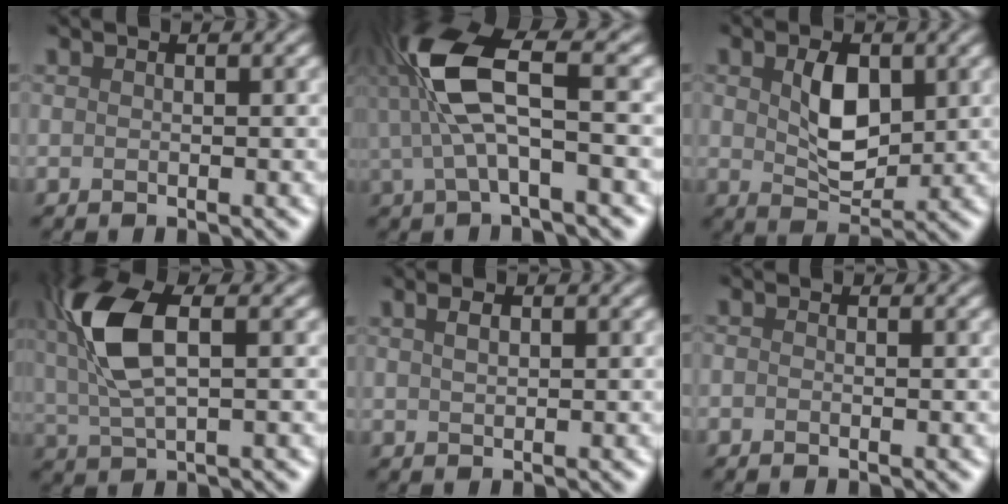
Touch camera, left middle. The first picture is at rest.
{"total": 6.9, "force": [0.5, 1.6, 6.7], "torque": [-0.164, 0.021, 0.014]}
{"total": 2.9, "force": [0.9, 1.6, 2.3], "torque": [-0.064, -0.001, 0.029]}
{"total": 6.6, "force": [2.0, 2.8, 5.6], "torque": [-0.154, 0.012, 0.046]}
{"total": 0.7, "force": [0.6, -0.4, 0.0], "torque": [-0.013, 0.005, 0.017]}
{"total": 0.7, "force": [-0.7, 0.0, 0.0], "torque": [-0.013, 0.004, -0.004]}